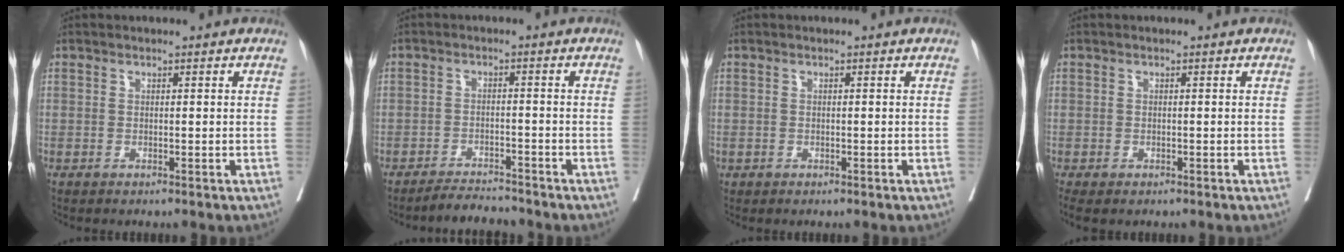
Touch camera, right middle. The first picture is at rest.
{"total": 3.4, "force": [-3.3, 0.8, 0.1], "torque": [-0.001, -0.005, -0.054]}
{"total": 0.0}
{"total": 2.5, "force": [-1.6, 1.3, 1.3], "torque": [-0.023, -0.006, -0.024]}